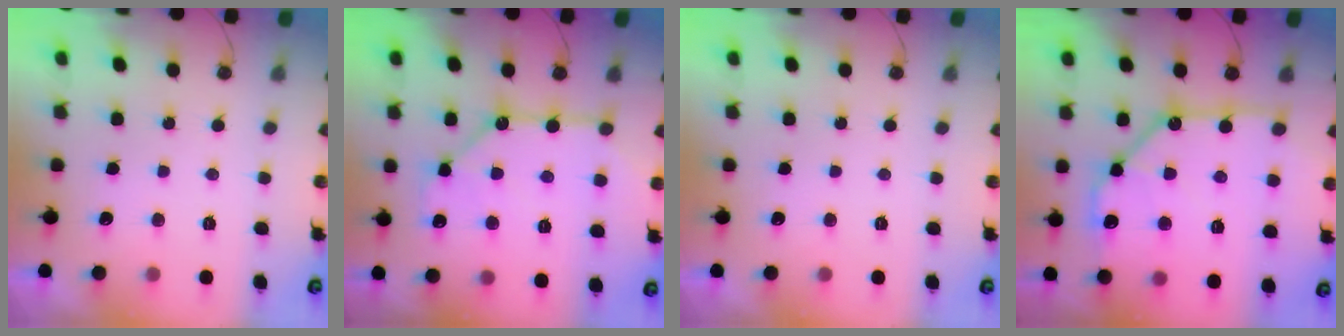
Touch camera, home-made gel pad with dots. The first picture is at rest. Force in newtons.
{"total": 11.4, "press": 11.4, "slide": 0.9}
{"total": 0.0}
{"total": 16.8, "press": 16.6, "slide": 2.1}